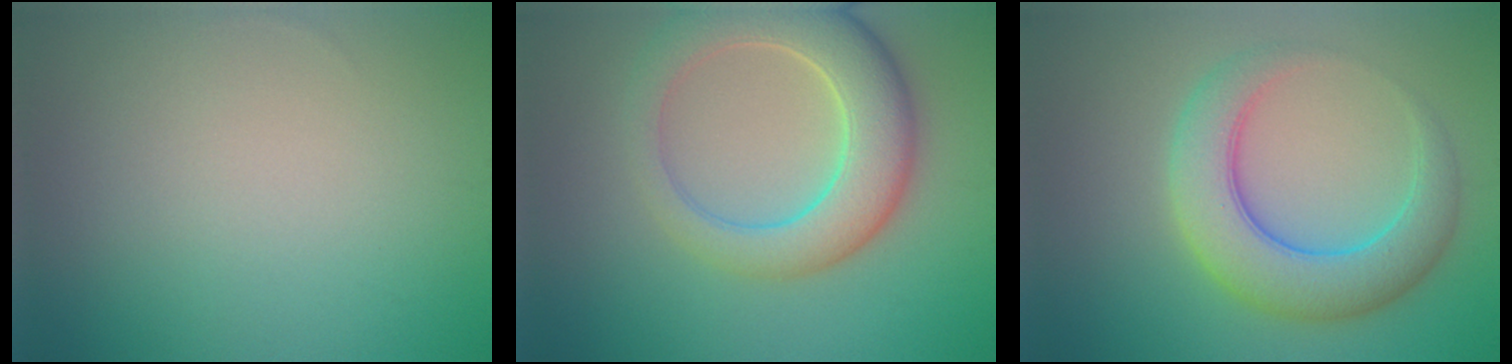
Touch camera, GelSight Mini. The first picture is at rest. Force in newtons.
{"total": 7.3, "press": 7.3, "slide": 0.7}
{"total": 6.5, "press": 6.5, "slide": 0.2}